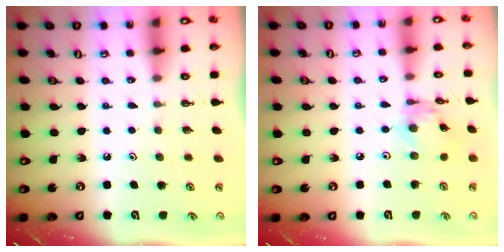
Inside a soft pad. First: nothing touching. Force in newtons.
{"total": 6.6, "press": 6.6, "slide": 0.4}